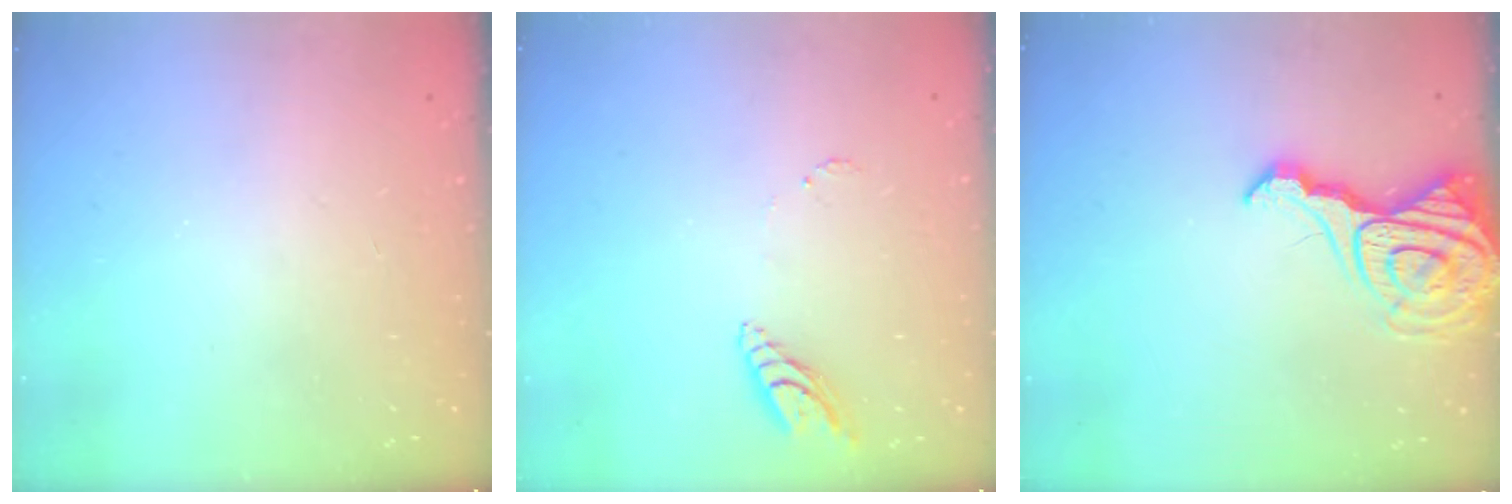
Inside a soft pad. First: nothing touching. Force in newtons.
{"total": 8.0, "press": 7.9, "slide": 1.0}
{"total": 13.7, "press": 13.7, "slide": 1.3}